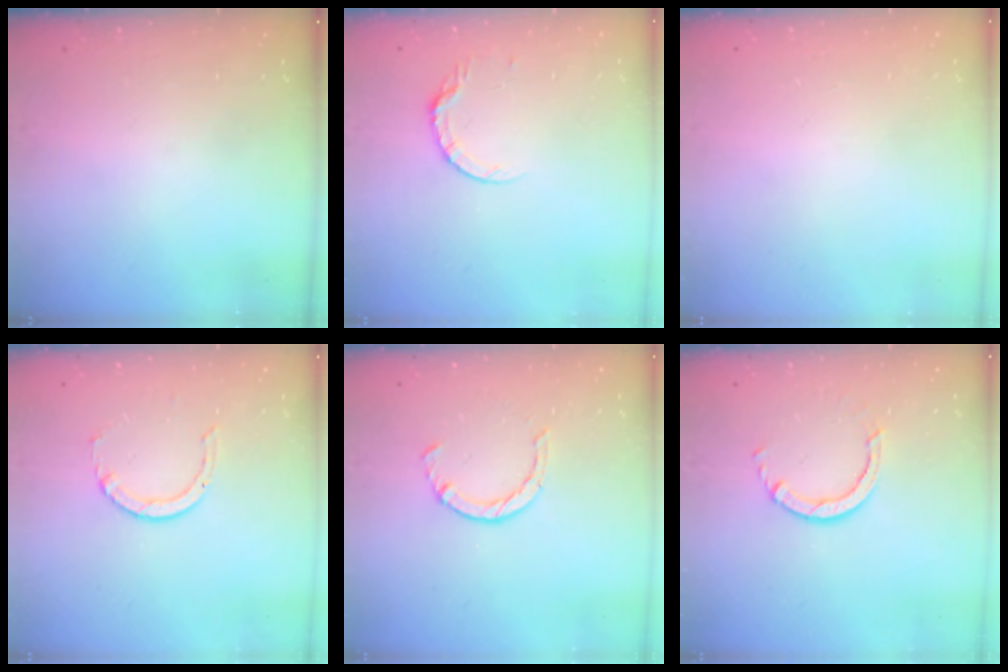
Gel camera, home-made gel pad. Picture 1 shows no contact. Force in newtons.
{"total": 5.3, "press": 5.2, "slide": 0.6}
{"total": 2.6, "press": 2.6, "slide": 0.2}
{"total": 3.6, "press": 3.6, "slide": 0.4}
{"total": 4.1, "press": 4.0, "slide": 0.4}
{"total": 3.0, "press": 3.0, "slide": 0.4}